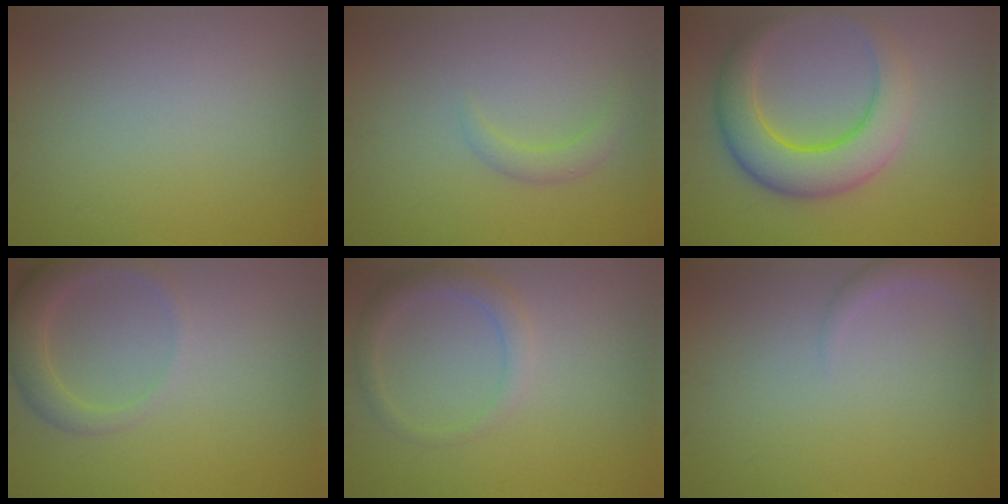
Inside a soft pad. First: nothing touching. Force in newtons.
{"total": 1.6, "press": 1.6, "slide": 0.2}
{"total": 6.9, "press": 6.9, "slide": 0.2}
{"total": 3.3, "press": 3.3, "slide": 0.4}
{"total": 2.4, "press": 2.4, "slide": 0.1}
{"total": 1.6, "press": 1.6, "slide": 0.0}